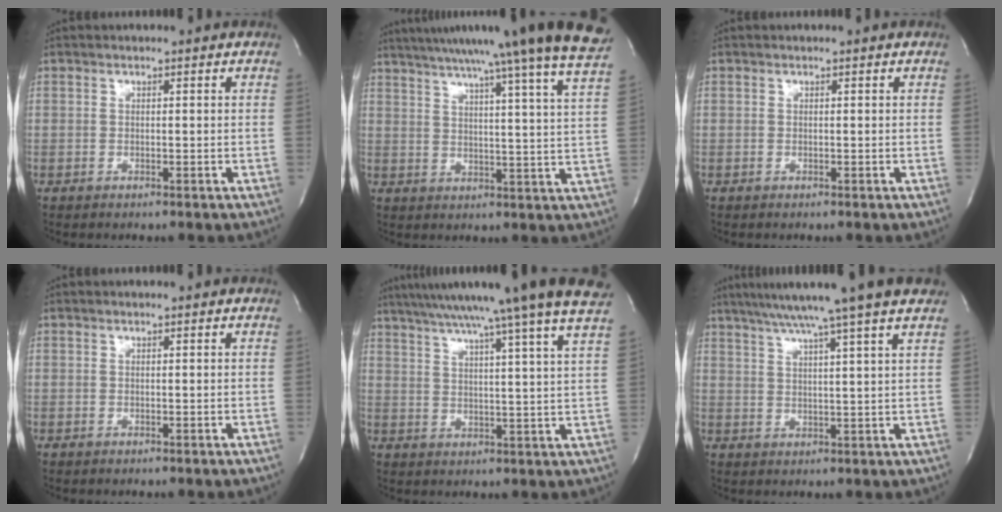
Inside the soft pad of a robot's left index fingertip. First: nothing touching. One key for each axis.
{"total": 26.3, "fx": 22.2, "fy": -1.7, "fz": 13.9, "tx": -0.229, "ty": -0.037, "tz": 0.284}
{"total": 0.0}
{"total": 0.0}
{"total": 21.8, "fx": 18.0, "fy": -2.0, "fz": 12.1, "tx": -0.208, "ty": -0.013, "tz": 0.238}
{"total": 13.5, "fx": 10.8, "fy": -1.9, "fz": 8.0, "tx": -0.132, "ty": 0.008, "tz": 0.144}